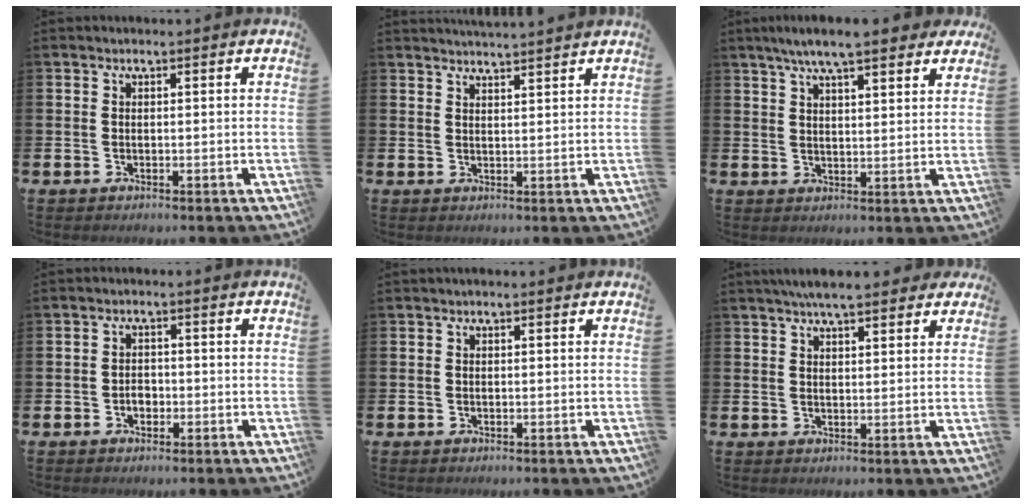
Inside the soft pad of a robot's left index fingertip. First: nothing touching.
{"total": 2.8, "force": [2.8, -0.5, -0.1], "torque": [0.002, -0.017, 0.050]}
{"total": 6.9, "force": [6.1, 1.1, 3.1], "torque": [-0.059, -0.019, 0.108]}
{"total": 1.9, "force": [-0.6, 1.5, 1.1], "torque": [-0.008, 0.000, -0.016]}
{"total": 0.0}
{"total": 4.9, "force": [4.4, 1.0, 2.0], "torque": [-0.032, -0.014, 0.077]}